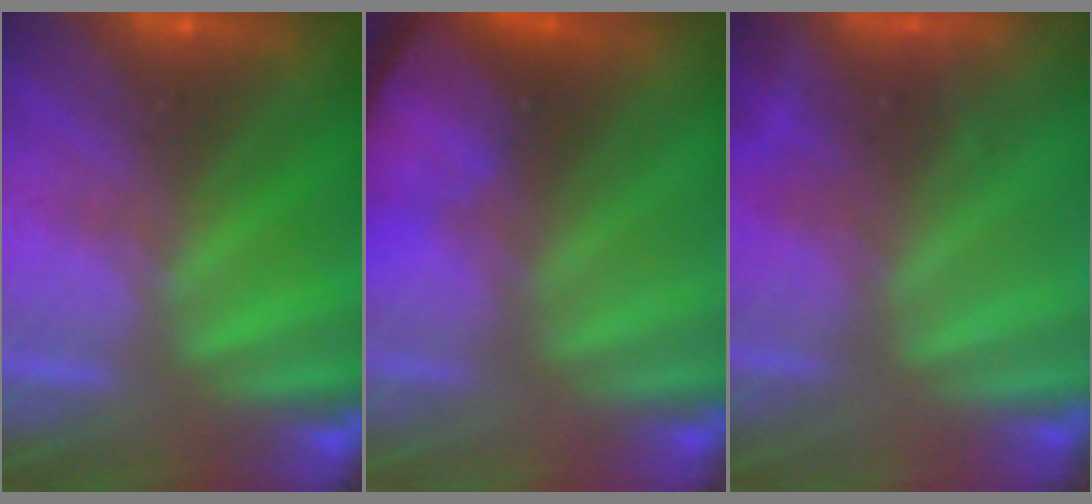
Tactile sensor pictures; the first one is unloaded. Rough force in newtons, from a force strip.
{"total": 8.0}
{"total": 5.0}